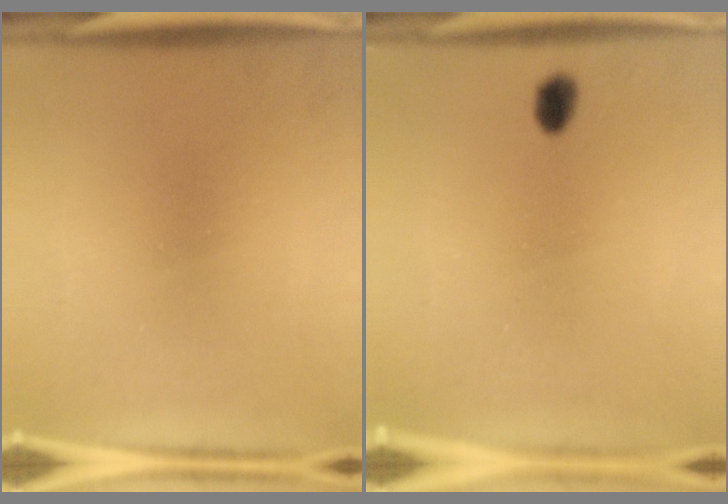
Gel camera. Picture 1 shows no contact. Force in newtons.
{"total": 2.7}